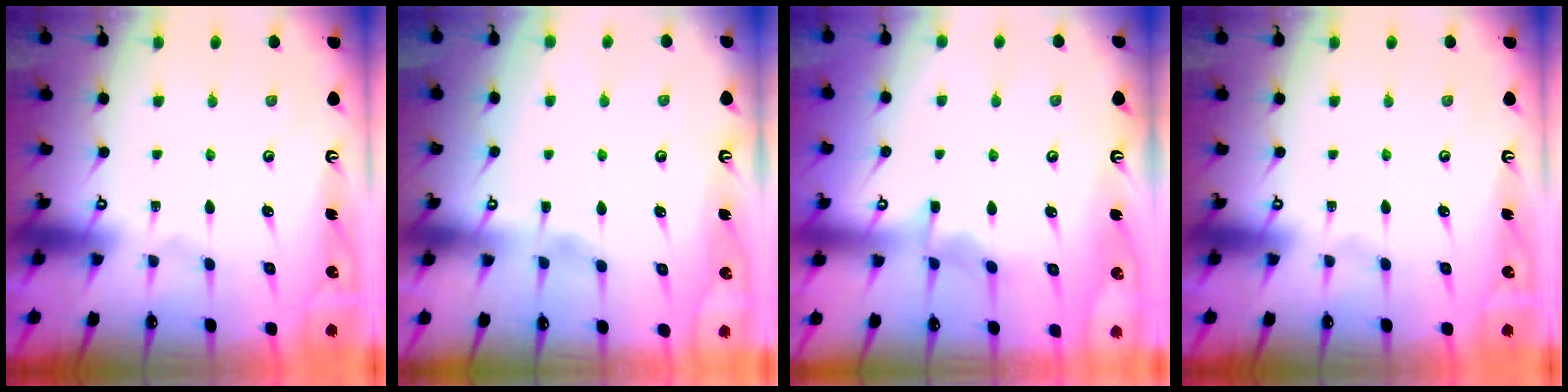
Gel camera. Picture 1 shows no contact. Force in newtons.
{"total": 1.9, "press": 1.9, "slide": 0.4}
{"total": 5.8, "press": 5.8, "slide": 0.5}
{"total": 0.0}